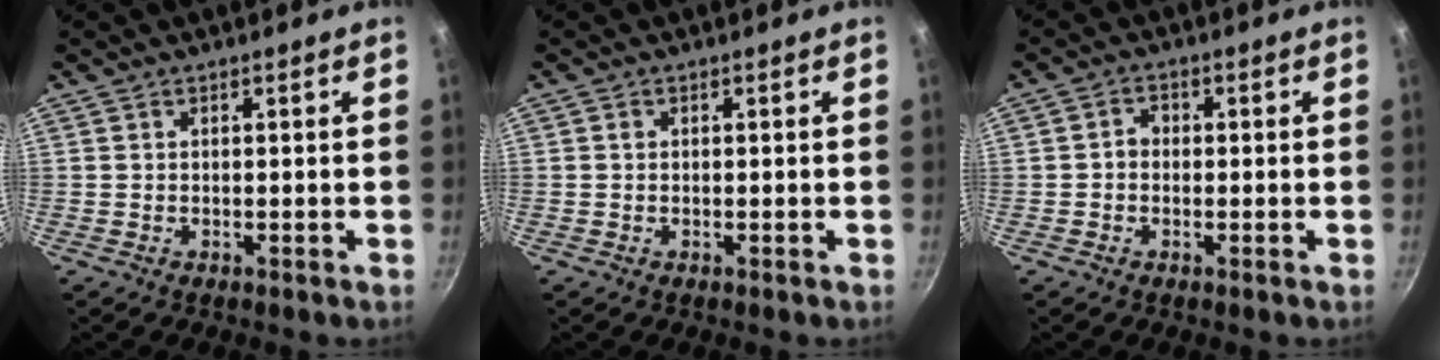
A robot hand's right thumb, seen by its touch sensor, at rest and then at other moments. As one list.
[{"total": 0.6, "force": [0.2, 0.5, 0.2], "torque": [-0.003, 0.001, 0.002]}, {"total": 2.4, "force": [-0.2, 2.0, 1.3], "torque": [-0.010, 0.009, -0.005]}]